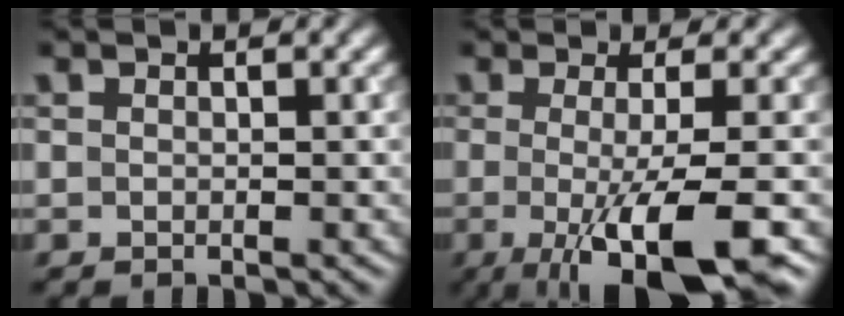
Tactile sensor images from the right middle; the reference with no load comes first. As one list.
[{"total": 8.8, "force": [-2.5, 2.0, 8.2], "torque": [-0.113, -0.017, -0.042]}]